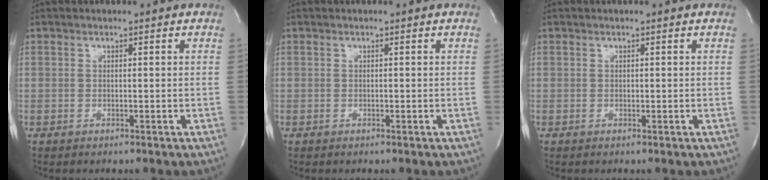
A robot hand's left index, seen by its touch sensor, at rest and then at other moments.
{"total": 0.0}
{"total": 0.0}